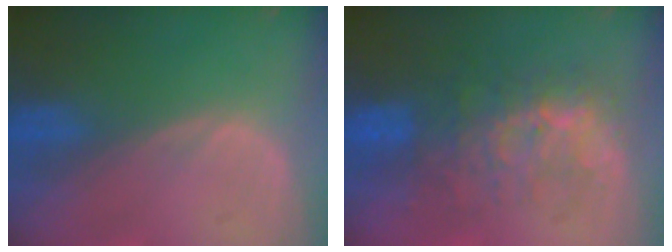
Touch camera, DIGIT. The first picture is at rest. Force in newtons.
{"total": 9.3, "press": 8.5, "slide": 4.0}